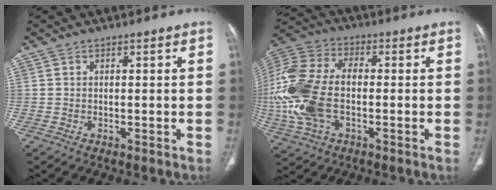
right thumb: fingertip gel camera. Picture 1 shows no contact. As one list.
[{"total": 21.1, "force": [-2.3, 12.5, 16.8], "torque": [-0.405, 0.008, -0.039]}]